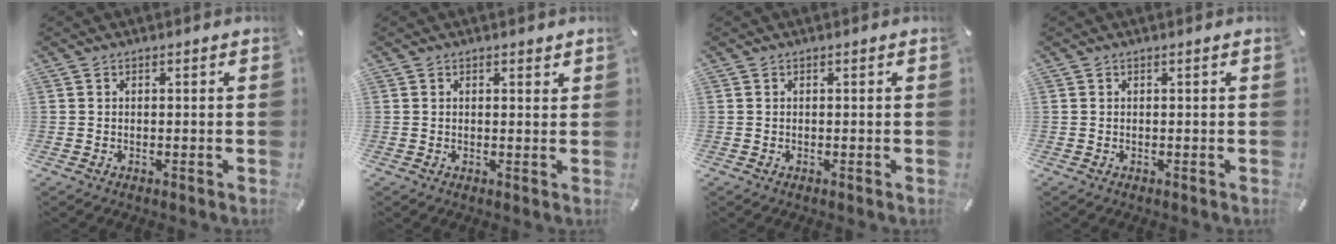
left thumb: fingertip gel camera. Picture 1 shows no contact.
{"total": 1.0, "force": [0.6, 0.6, 0.5], "torque": [-0.002, -0.002, 0.009]}
{"total": 0.0}
{"total": 0.0}